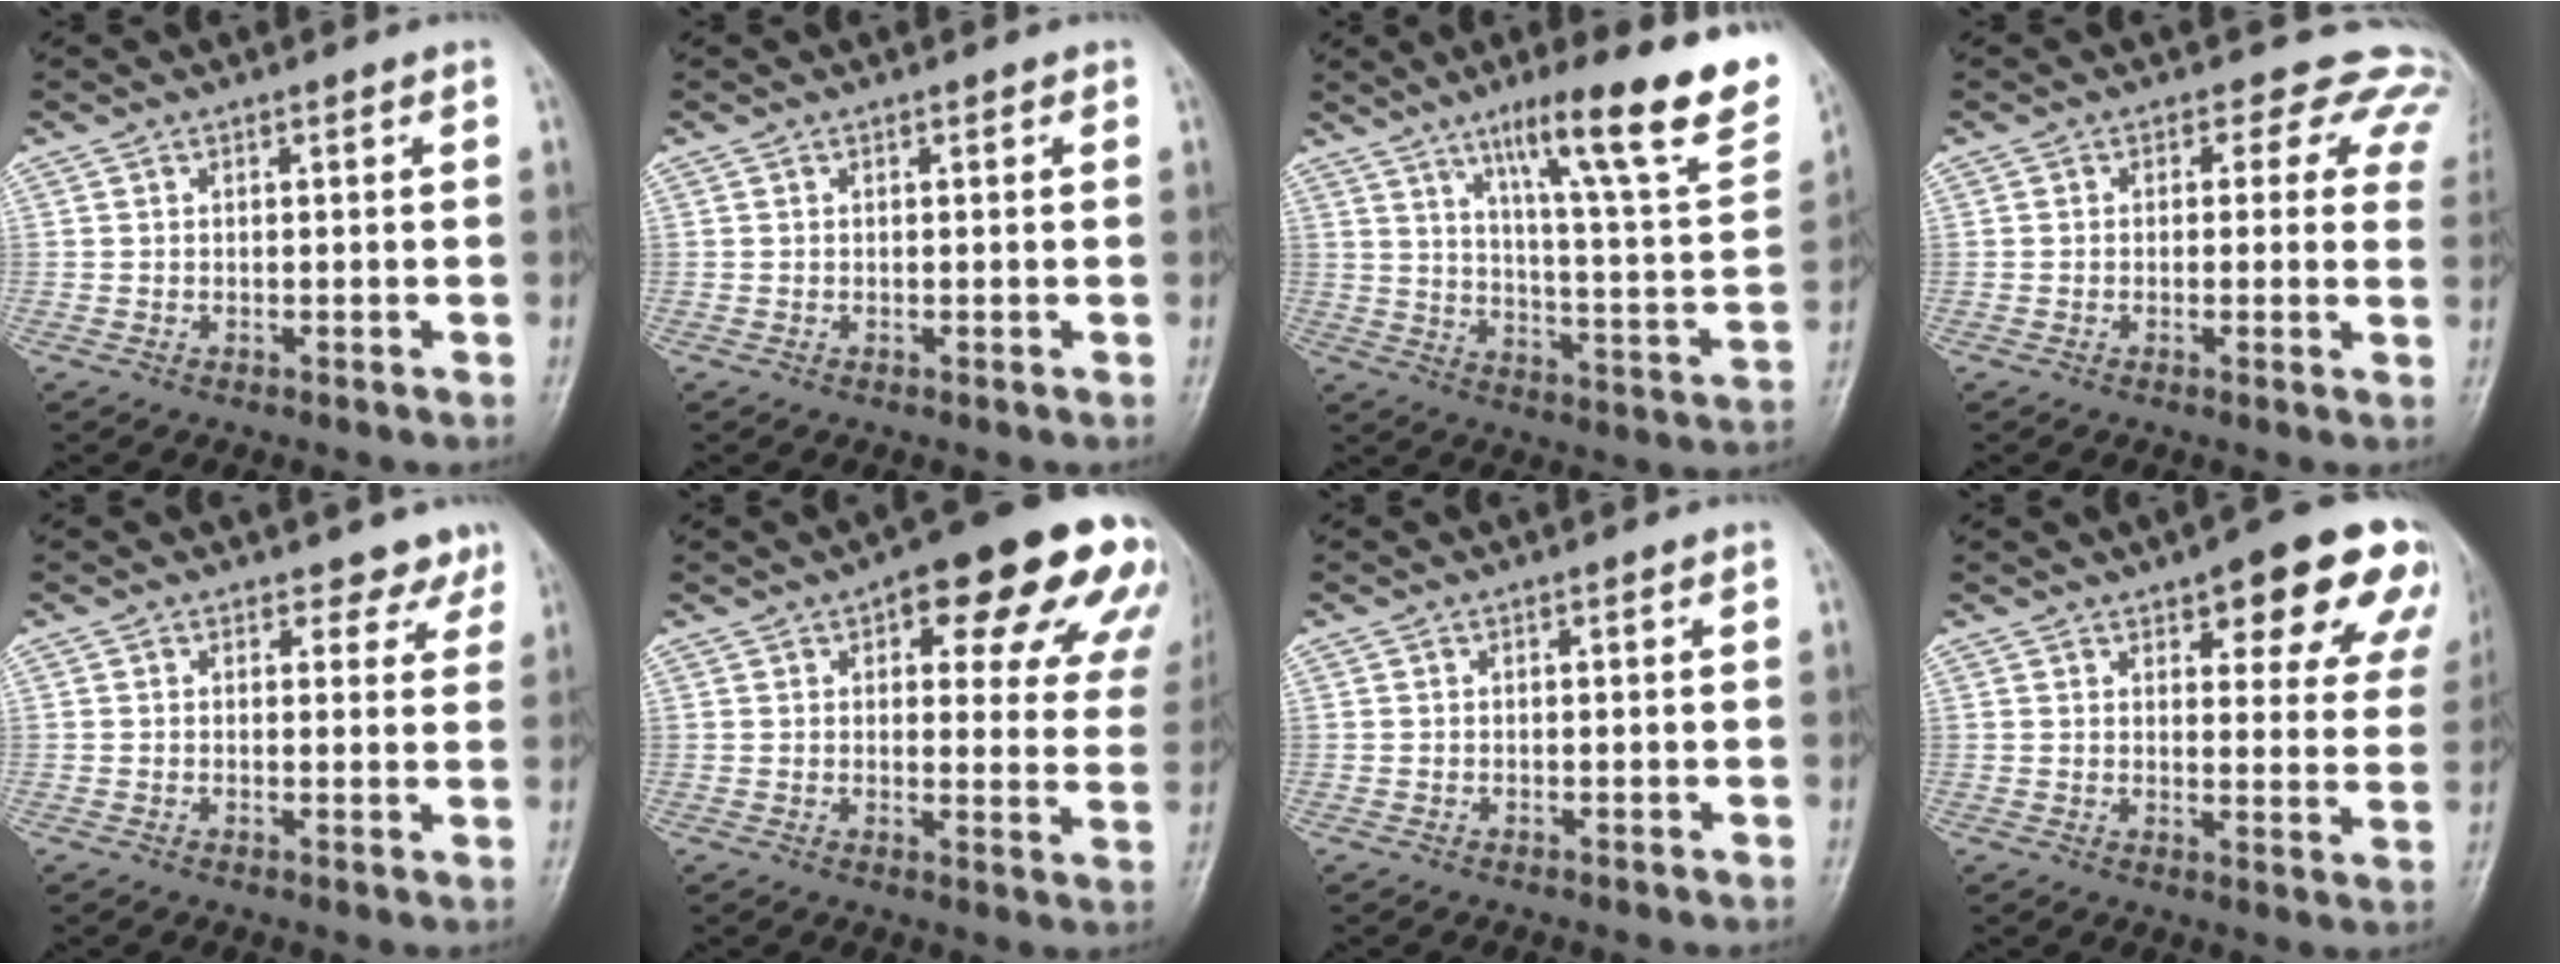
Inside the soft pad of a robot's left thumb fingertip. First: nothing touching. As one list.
[{"total": 0.0}, {"total": 24.1, "force": [14.5, 3.6, 18.9], "torque": [-0.250, -0.055, 0.218]}, {"total": 8.4, "force": [6.3, 5.2, 2.0], "torque": [0.031, -0.017, 0.037]}, {"total": 3.4, "force": [2.8, 2.0, 0.0], "torque": [0.027, -0.019, 0.017]}, {"total": 20.6, "force": [10.8, 7.8, 15.7], "torque": [-0.150, -0.018, 0.123]}, {"total": 0.0}, {"total": 16.3, "force": [9.6, 6.1, 11.6], "torque": [-0.098, -0.036, 0.110]}]